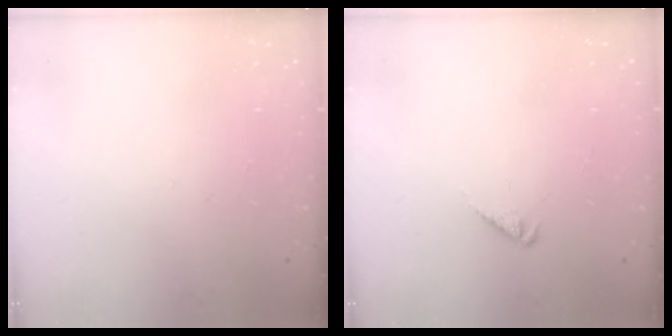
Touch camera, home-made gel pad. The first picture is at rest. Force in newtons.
{"total": 2.5, "press": 2.4, "slide": 0.6}